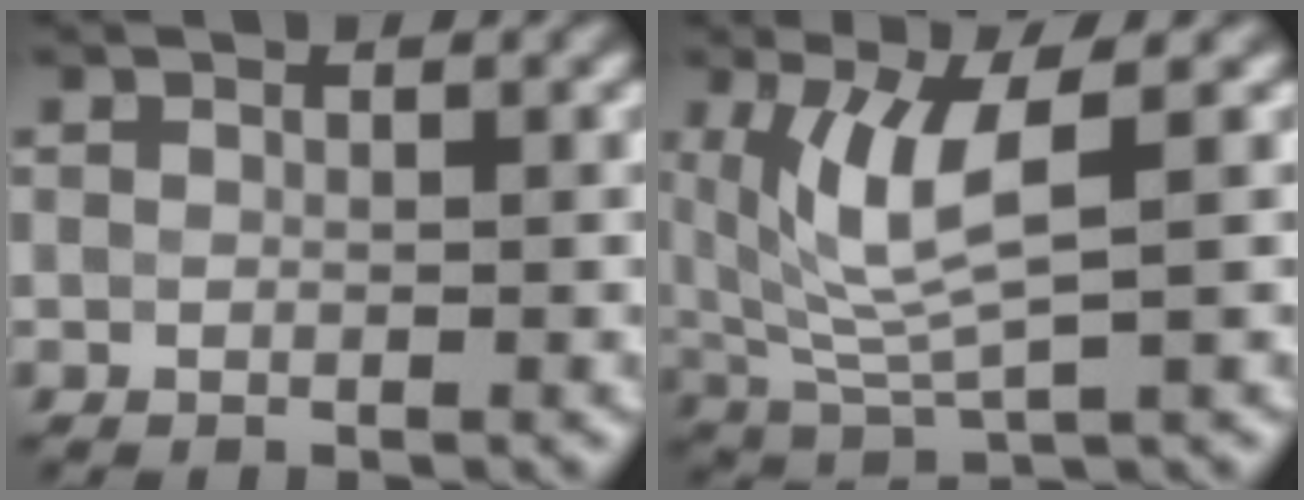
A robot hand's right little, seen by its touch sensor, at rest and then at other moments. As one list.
[{"total": 5.5, "force": [1.6, 1.3, 5.1], "torque": [-0.118, -0.008, 0.041]}]